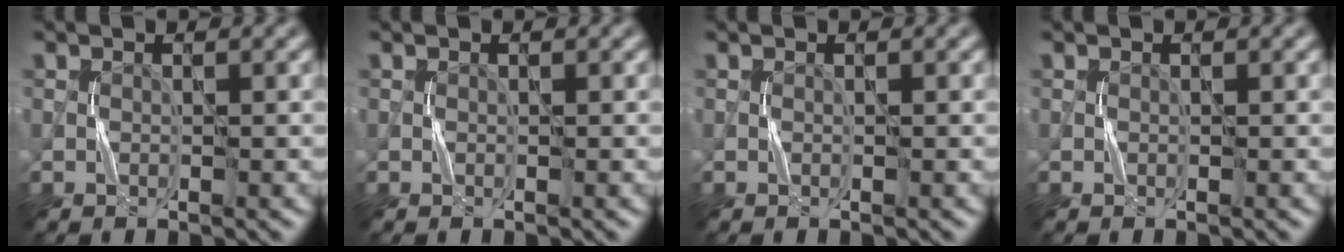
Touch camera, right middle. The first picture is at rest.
{"total": 0.0}
{"total": 0.0}
{"total": 0.0}